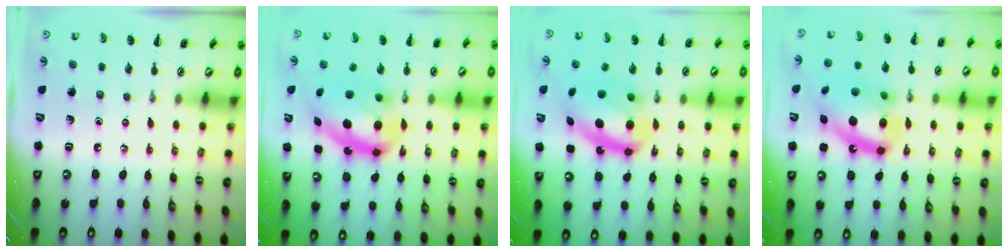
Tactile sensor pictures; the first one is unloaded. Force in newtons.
{"total": 13.6, "press": 13.2, "slide": 2.9}
{"total": 13.4, "press": 13.0, "slide": 3.2}
{"total": 16.5, "press": 16.0, "slide": 4.0}